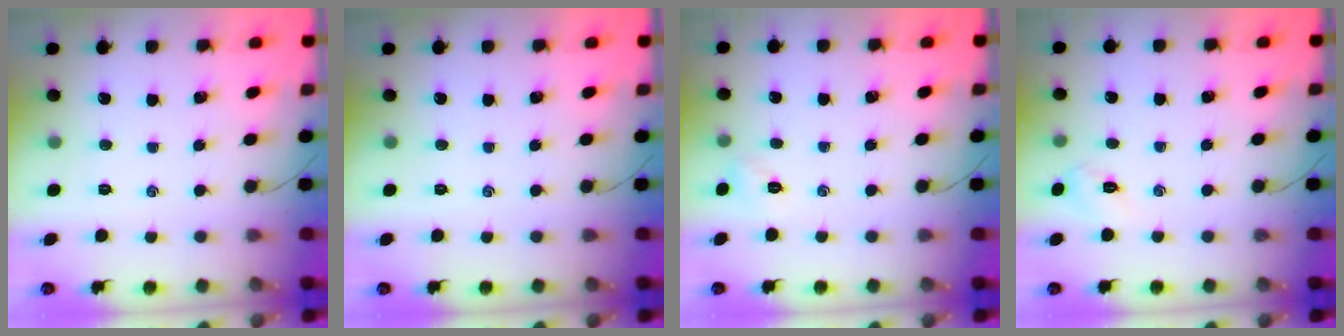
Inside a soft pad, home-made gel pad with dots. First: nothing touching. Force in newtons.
{"total": 0.0}
{"total": 2.2, "press": 2.2, "slide": 0.5}
{"total": 5.1, "press": 4.9, "slide": 1.4}